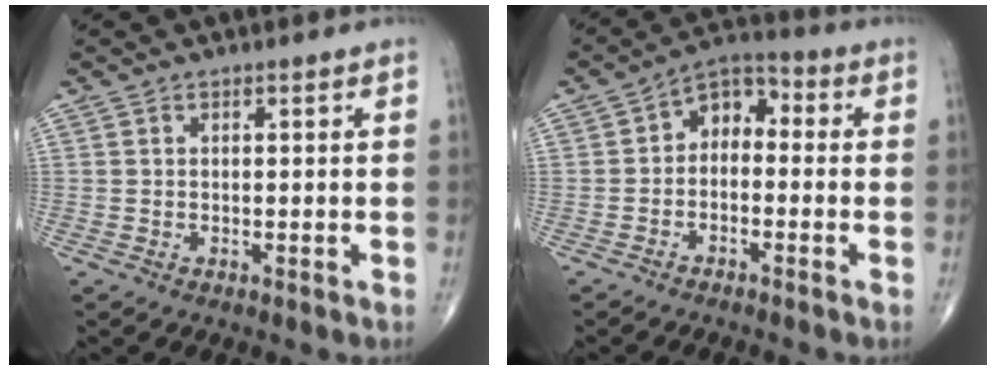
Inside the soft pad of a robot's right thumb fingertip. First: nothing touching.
{"total": 6.6, "force": [-0.8, 4.6, 4.6], "torque": [-0.043, 0.037, -0.034]}